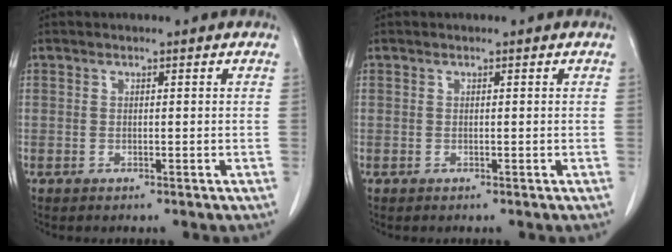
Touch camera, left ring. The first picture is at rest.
{"total": 0.0}